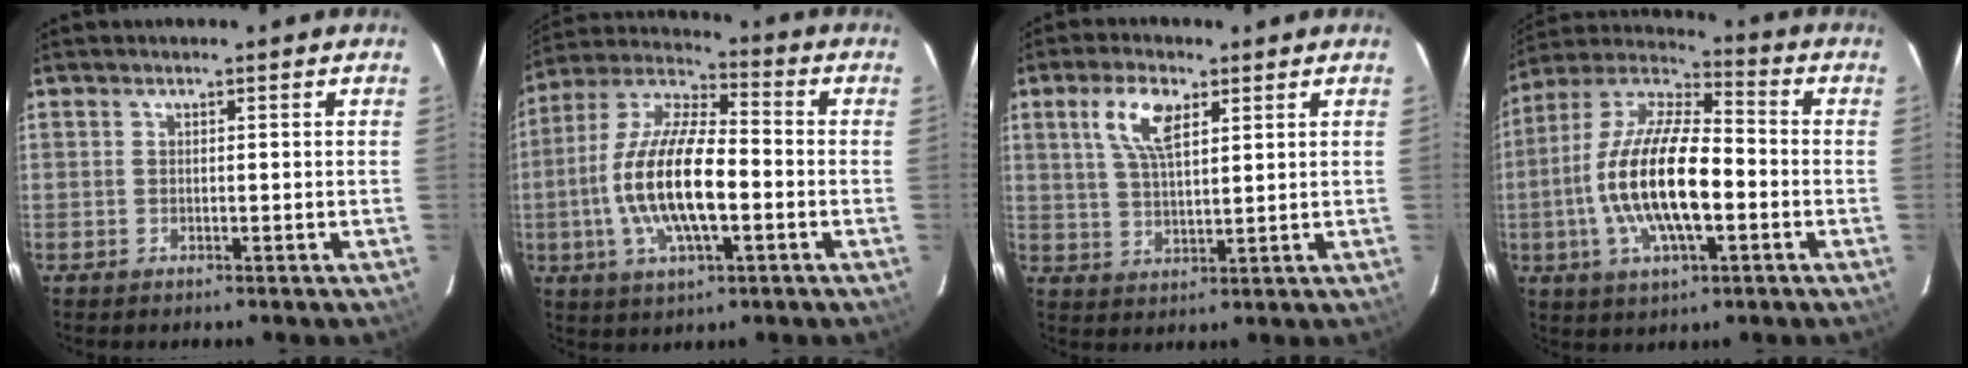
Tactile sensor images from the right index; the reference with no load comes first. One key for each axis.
{"total": 16.9, "fx": -3.2, "fy": 5.9, "fz": 15.5, "tx": -0.310, "ty": -0.001, "tz": -0.065}
{"total": 7.5, "fx": 3.4, "fy": 3.0, "fz": 5.9, "tx": -0.118, "ty": 0.012, "tz": 0.068}
{"total": 18.3, "fx": -3.5, "fy": 6.6, "fz": 16.7, "tx": -0.332, "ty": -0.002, "tz": -0.072}